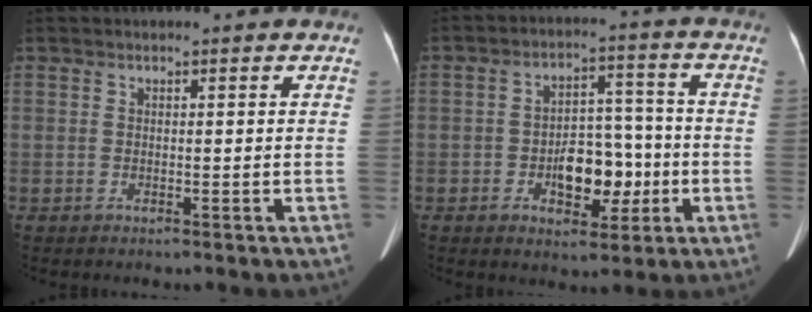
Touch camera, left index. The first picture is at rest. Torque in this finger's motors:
{"motor_torque": [0.17, 0.09, 0.13, 0.07]}